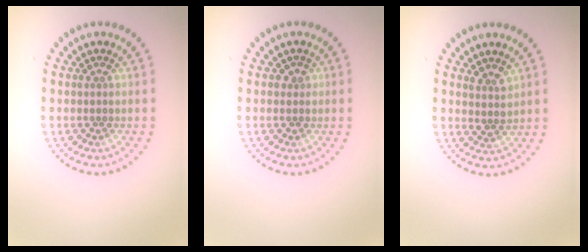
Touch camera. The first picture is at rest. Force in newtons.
{"total": 0.9, "press": 0.8, "slide": 0.2}
{"total": 1.6, "press": 1.3, "slide": 1.0}